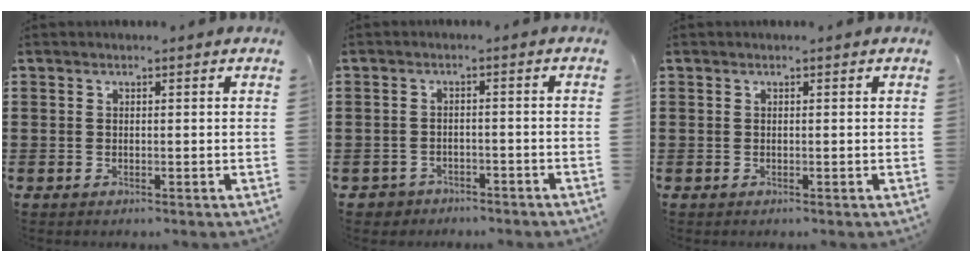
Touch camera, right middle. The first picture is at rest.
{"total": 2.3, "force": [-2.2, 0.7, -0.3], "torque": [-0.004, 0.001, -0.050]}
{"total": 0.0}